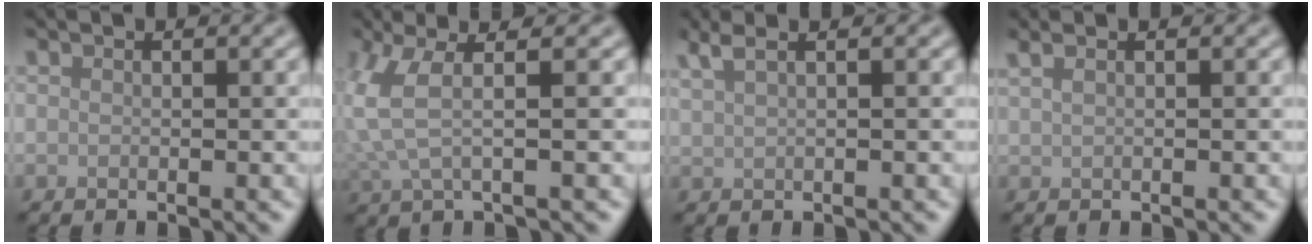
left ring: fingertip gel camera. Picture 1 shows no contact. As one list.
[{"total": 3.9, "force": [0.6, 0.9, 3.7], "torque": [-0.095, 0.001, 0.014]}, {"total": 2.9, "force": [1.9, 1.0, 1.9], "torque": [-0.027, 0.012, 0.019]}, {"total": 1.9, "force": [1.2, 0.9, 1.3], "torque": [-0.022, 0.001, 0.011]}]